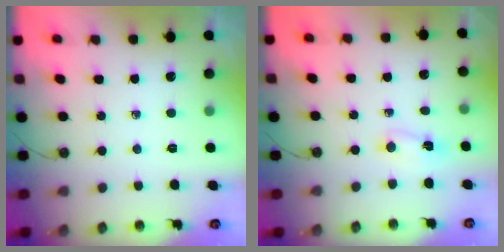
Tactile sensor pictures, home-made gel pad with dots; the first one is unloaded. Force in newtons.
{"total": 11.3, "press": 2.7, "slide": 10.9}